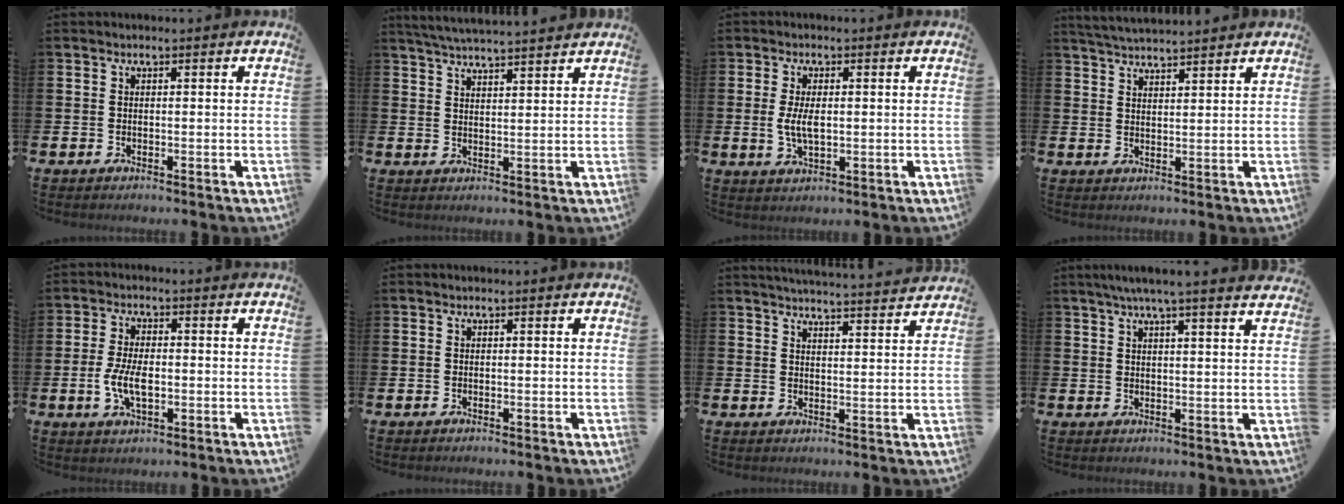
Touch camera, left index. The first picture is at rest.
{"total": 4.5, "force": [4.4, -0.2, 0.7], "torque": [-0.029, -0.020, 0.079]}
{"total": 3.9, "force": [0.2, 1.8, 3.5], "torque": [-0.060, -0.002, -0.003]}
{"total": 3.8, "force": [3.8, 0.0, 0.3], "torque": [-0.011, -0.022, 0.068]}
{"total": 5.2, "force": [-0.7, 2.6, 4.5], "torque": [-0.087, -0.002, -0.016]}
{"total": 0.0}
{"total": 4.4, "force": [4.3, -0.6, 0.2], "torque": [-0.008, -0.035, 0.075]}
{"total": 4.7, "force": [4.2, -0.6, 1.9], "torque": [-0.044, -0.013, 0.074]}